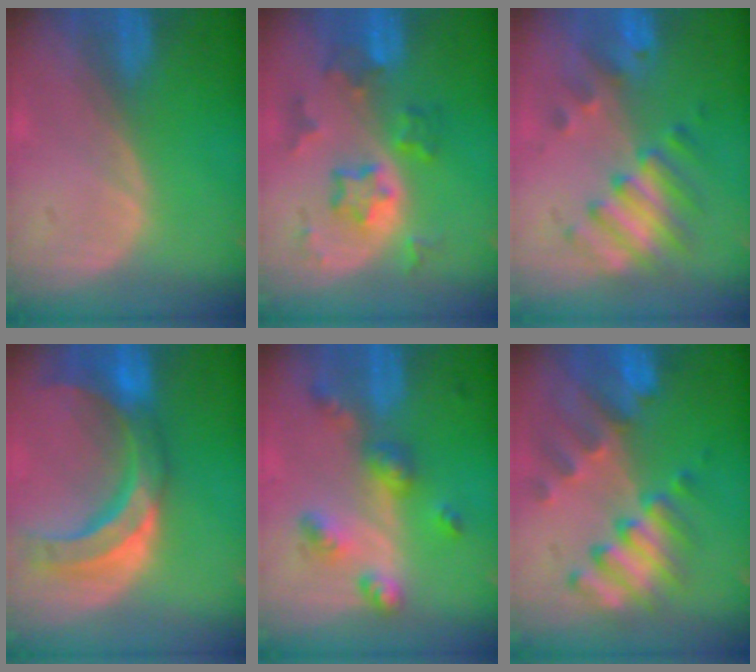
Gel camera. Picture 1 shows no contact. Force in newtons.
{"total": 7.3, "press": 6.5, "slide": 3.2}
{"total": 7.1, "press": 6.8, "slide": 2.0}
{"total": 11.1, "press": 9.5, "slide": 5.7}
{"total": 6.6, "press": 5.8, "slide": 3.2}
{"total": 9.8, "press": 8.7, "slide": 4.7}